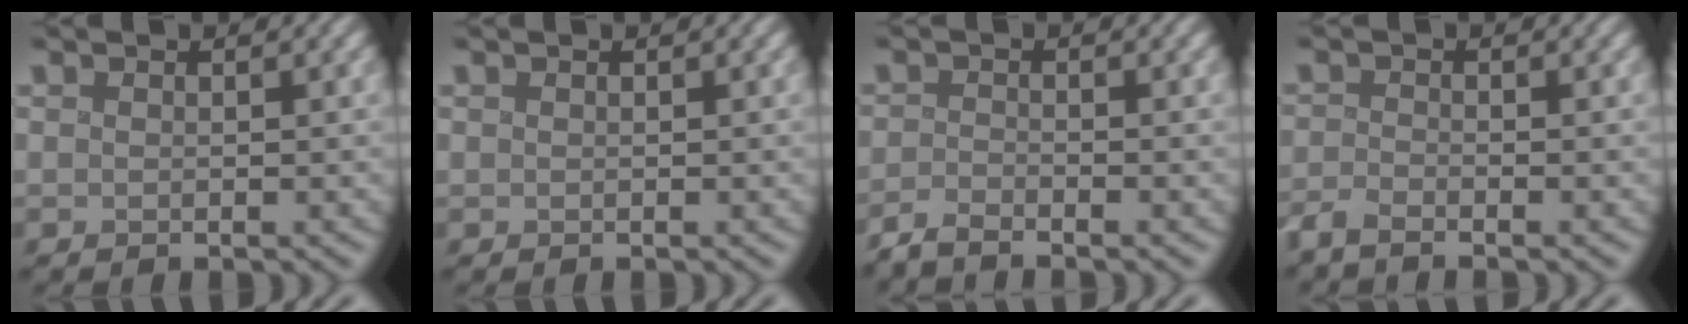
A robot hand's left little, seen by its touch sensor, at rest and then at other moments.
{"total": 0.0}
{"total": 2.4, "force": [-2.3, 0.0, 0.6], "torque": [-0.004, -0.008, -0.052]}
{"total": 2.1, "force": [-1.9, 0.1, 0.7], "torque": [-0.011, -0.007, -0.046]}